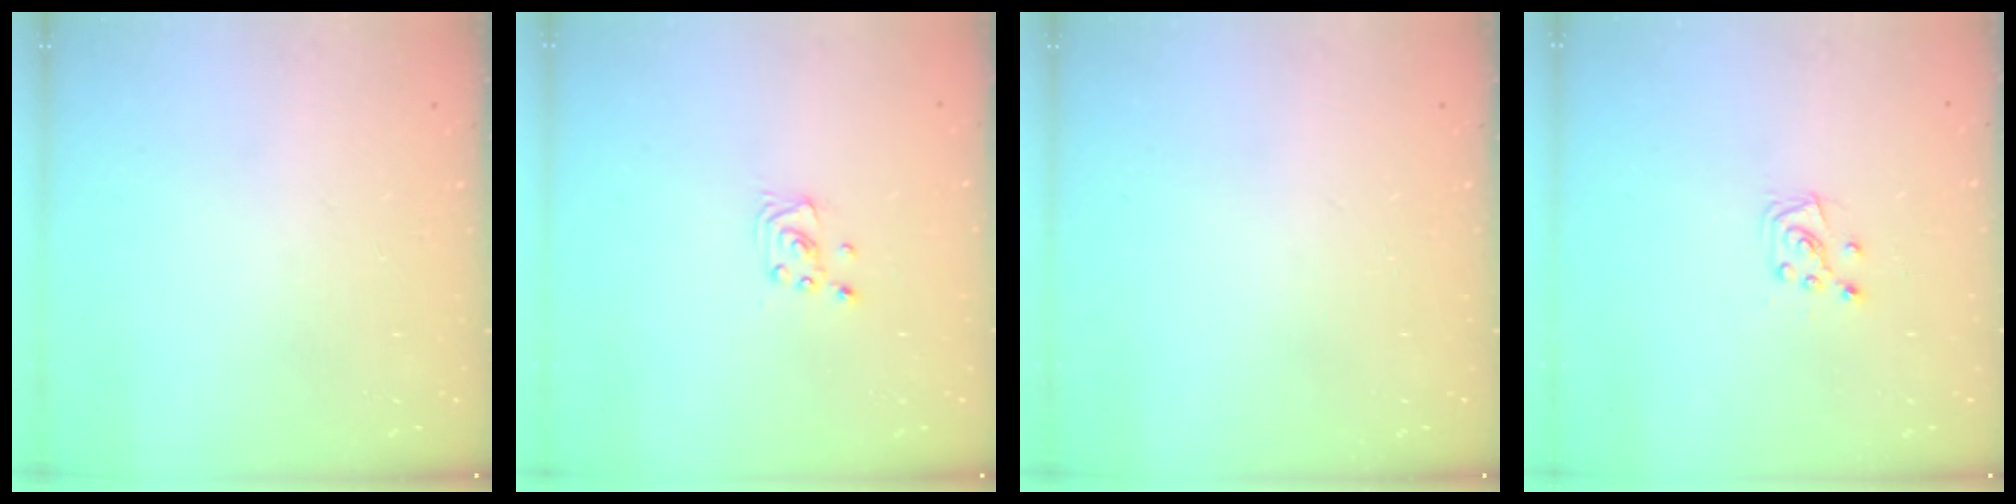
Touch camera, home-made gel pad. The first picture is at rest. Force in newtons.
{"total": 2.2, "press": 2.2, "slide": 0.2}
{"total": 0.0}
{"total": 6.4, "press": 6.4, "slide": 0.6}